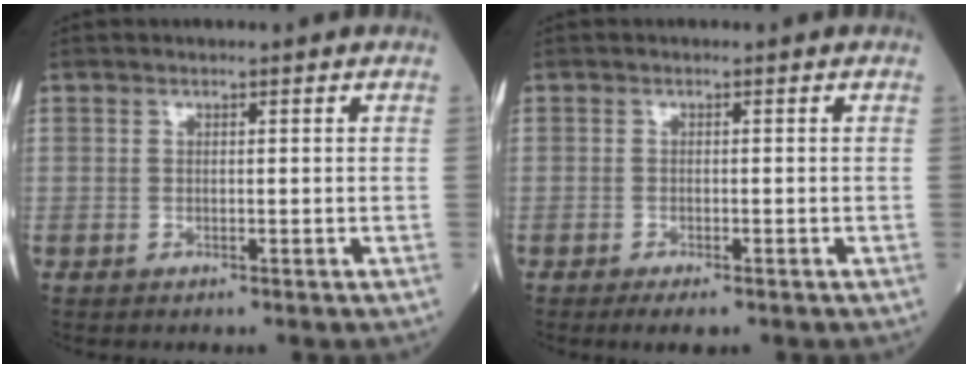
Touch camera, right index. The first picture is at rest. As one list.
[{"total": 4.5, "force": [-3.0, 1.4, 3.0], "torque": [-0.055, -0.007, -0.046]}]